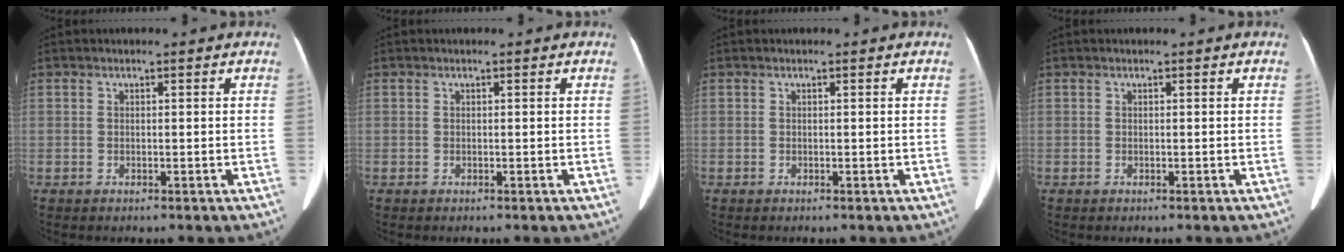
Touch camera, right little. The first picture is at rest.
{"total": 0.0}
{"total": 0.0}
{"total": 0.0}